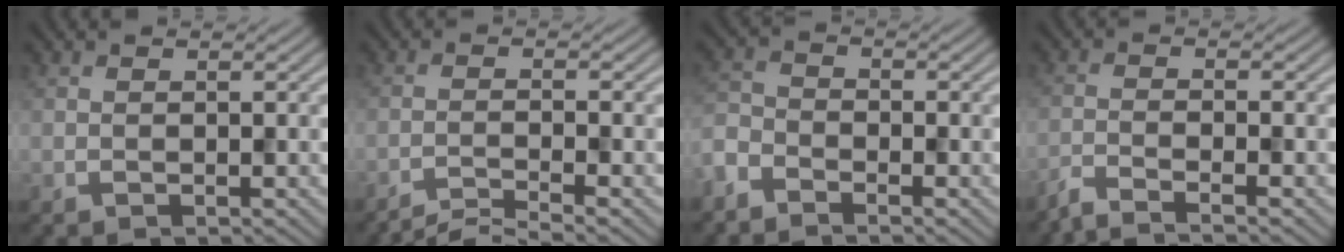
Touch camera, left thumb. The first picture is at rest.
{"total": 4.4, "force": [-3.7, 0.3, 2.3], "torque": [-0.033, 0.006, -0.077]}
{"total": 3.7, "force": [-3.2, 1.4, 1.1], "torque": [-0.030, -0.006, -0.082]}
{"total": 4.0, "force": [-3.2, 0.4, 2.4], "torque": [-0.035, -0.005, -0.076]}